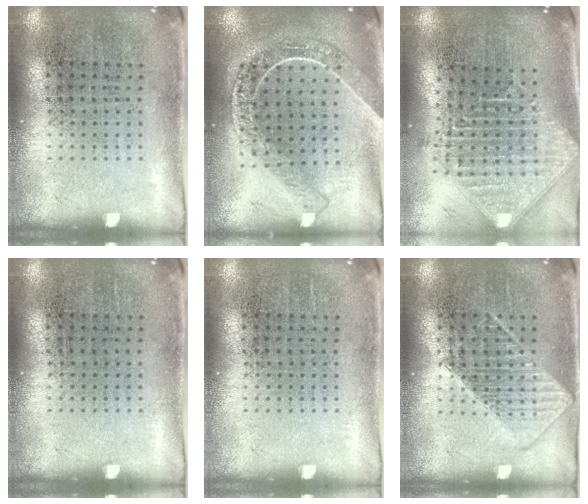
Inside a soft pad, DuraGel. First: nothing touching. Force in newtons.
{"total": 2.0, "press": 1.7, "slide": 1.0}
{"total": 2.4, "press": 1.8, "slide": 1.5}
{"total": 0.0}
{"total": 0.0}
{"total": 2.2, "press": 2.1, "slide": 0.4}